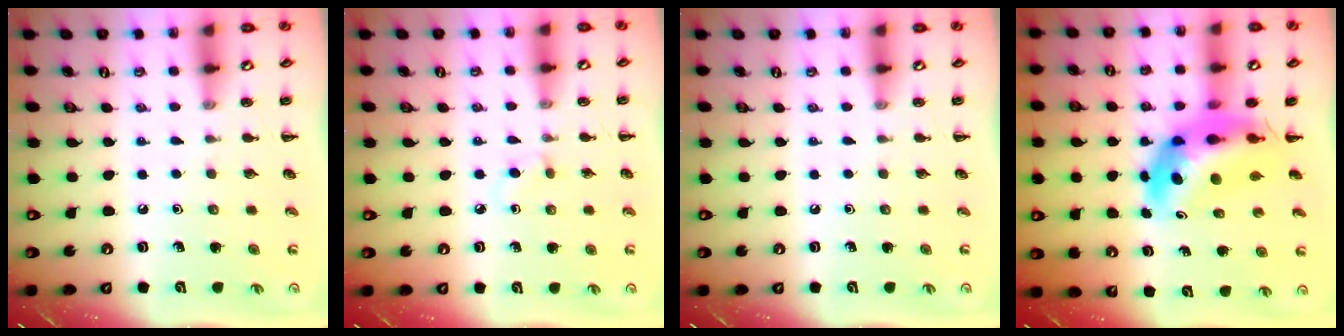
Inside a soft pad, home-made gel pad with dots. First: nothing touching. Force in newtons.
{"total": 1.5, "press": 1.3, "slide": 0.8}
{"total": 0.0}
{"total": 8.3, "press": 7.9, "slide": 2.6}